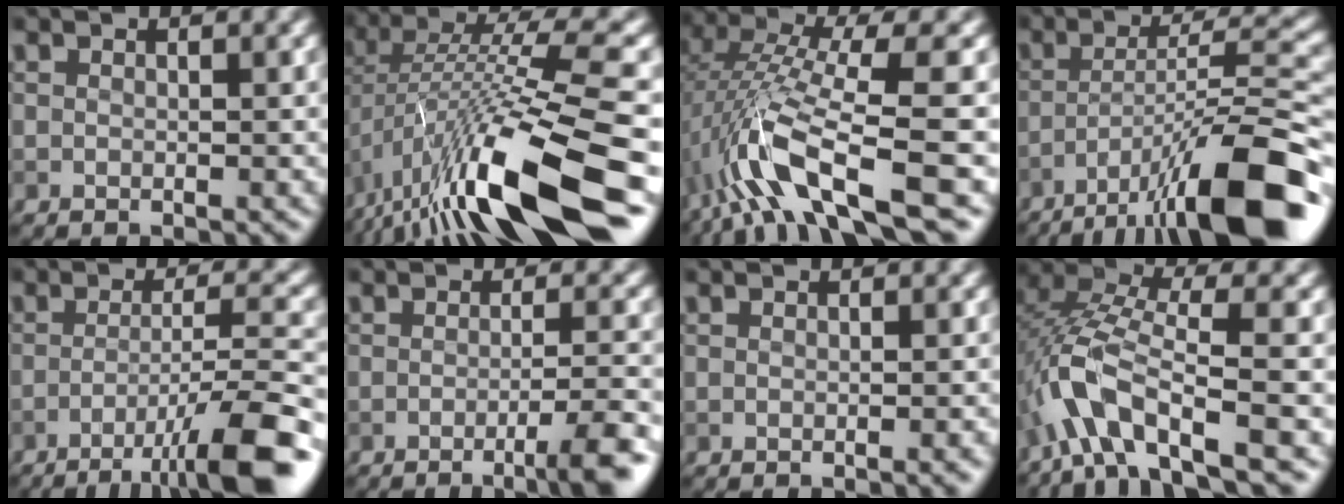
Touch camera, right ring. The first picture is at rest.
{"total": 14.1, "force": [-5.9, 3.4, 12.4], "torque": [-0.228, 0.020, -0.095]}
{"total": 10.9, "force": [-4.5, 2.6, 9.6], "torque": [-0.184, 0.017, -0.080]}
{"total": 13.2, "force": [-8.1, 2.5, 10.1], "torque": [-0.151, 0.013, -0.135]}
{"total": 9.9, "force": [-5.7, 1.4, 7.9], "torque": [-0.106, 0.012, -0.091]}
{"total": 4.7, "force": [-2.2, 0.8, 4.1], "torque": [-0.053, -0.001, -0.039]}
{"total": 1.1, "force": [-0.4, 0.2, 1.0], "torque": [-0.008, 0.000, -0.006]}
{"total": 7.9, "force": [-3.8, 2.5, 6.4], "torque": [-0.132, 0.014, -0.080]}